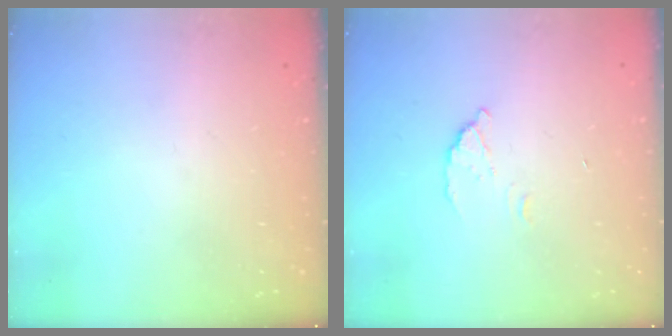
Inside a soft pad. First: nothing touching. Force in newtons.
{"total": 2.7, "press": 2.7, "slide": 0.1}